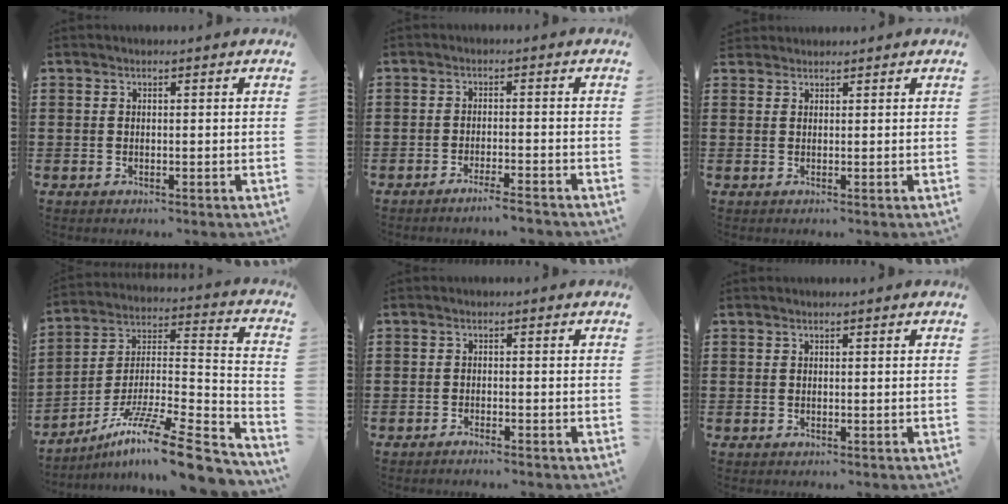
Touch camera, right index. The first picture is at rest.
{"total": 2.8, "force": [-2.5, -0.4, 1.2], "torque": [-0.020, -0.001, -0.047]}
{"total": 1.1, "force": [1.0, 0.1, -0.3], "torque": [0.003, 0.003, 0.021]}
{"total": 14.6, "force": [-10.9, 1.7, 9.6], "torque": [-0.160, 0.021, -0.196]}
{"total": 1.1, "force": [-1.1, -0.1, 0.0], "torque": [-0.003, 0.004, -0.021]}
{"total": 0.0}